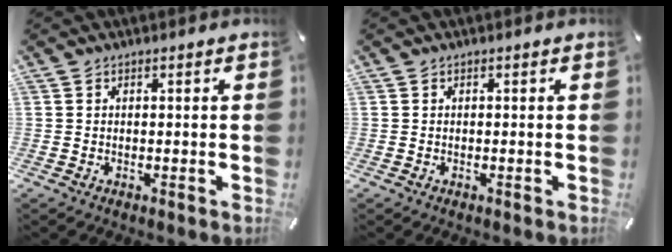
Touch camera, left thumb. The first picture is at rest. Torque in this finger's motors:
{"motor_torque": [0.00, 0.00, 0.00, 0.00, 0.00]}